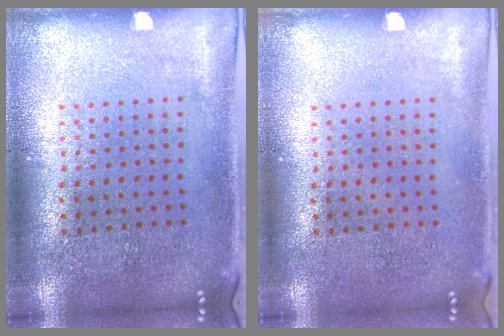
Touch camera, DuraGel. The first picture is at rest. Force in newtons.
{"total": 0.0}